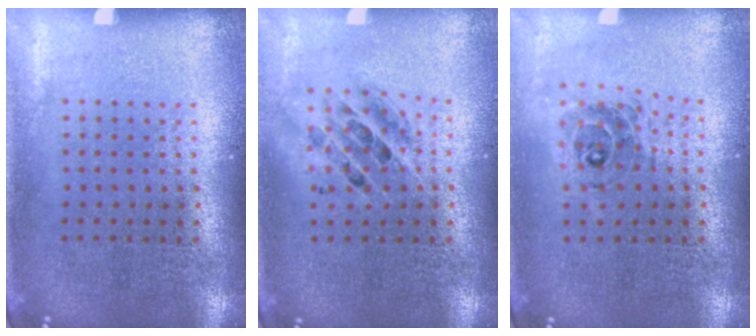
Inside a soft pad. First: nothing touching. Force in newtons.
{"total": 1.3, "press": 1.2, "slide": 0.7}
{"total": 0.7, "press": 0.7, "slide": 0.2}